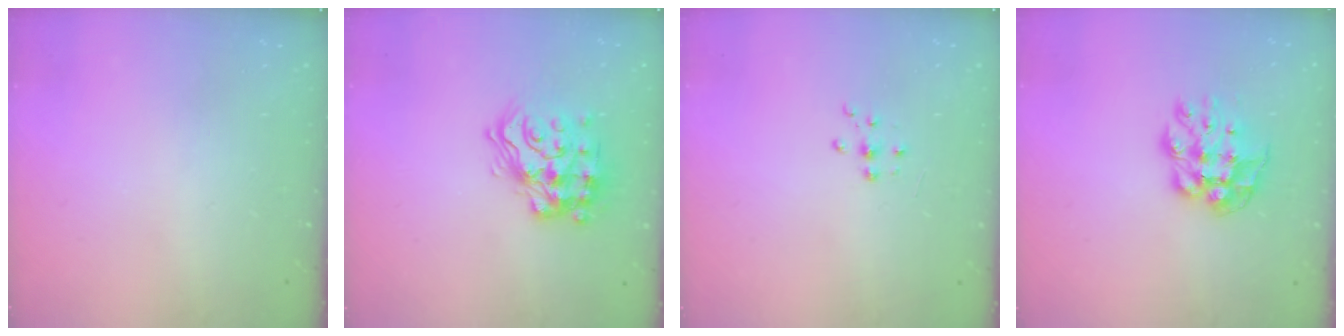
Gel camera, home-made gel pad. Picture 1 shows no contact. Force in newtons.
{"total": 17.5, "press": 17.5, "slide": 1.2}
{"total": 5.7, "press": 5.7, "slide": 0.6}
{"total": 11.0, "press": 11.0, "slide": 1.0}